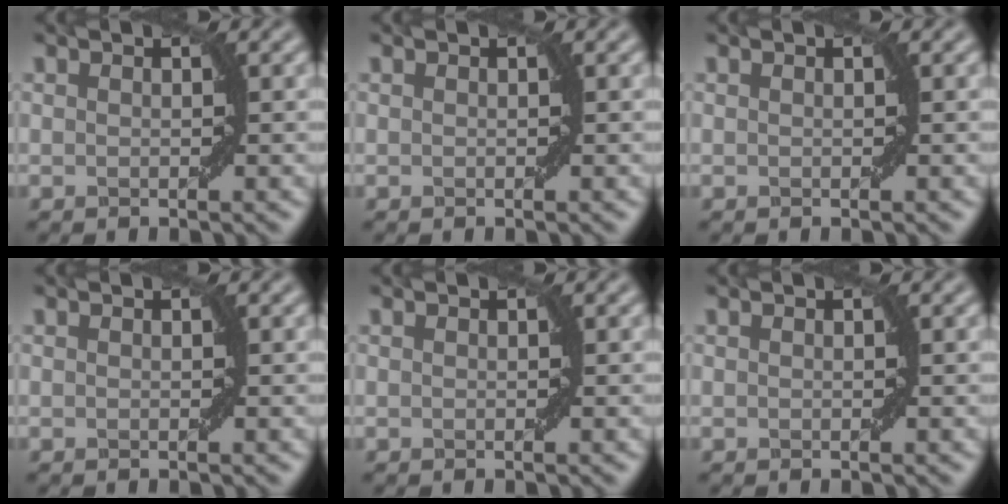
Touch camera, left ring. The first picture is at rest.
{"total": 0.0}
{"total": 0.0}
{"total": 0.0}
{"total": 0.0}
{"total": 0.0}